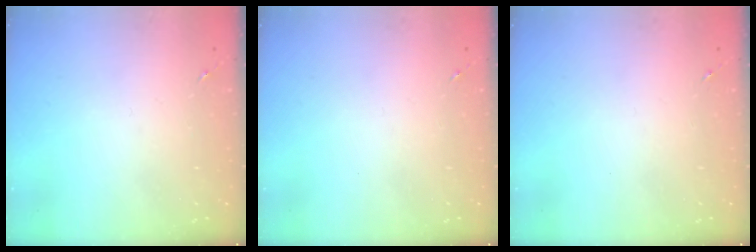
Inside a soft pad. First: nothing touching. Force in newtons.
{"total": 0.0}
{"total": 0.0}